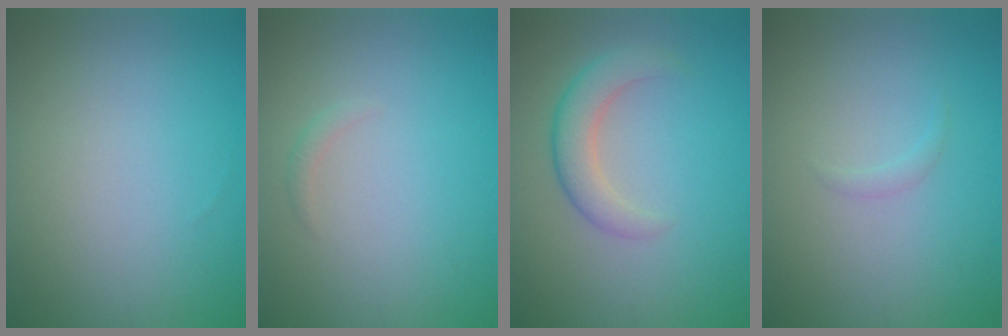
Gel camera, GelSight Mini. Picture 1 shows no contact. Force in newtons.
{"total": 0.7, "press": 0.7, "slide": 0.1}
{"total": 3.3, "press": 3.3, "slide": 0.2}
{"total": 0.6, "press": 0.6, "slide": 0.0}